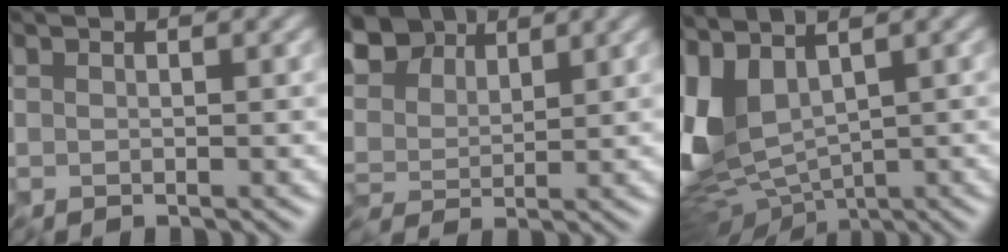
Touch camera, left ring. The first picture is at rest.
{"total": 7.3, "force": [4.2, 3.9, 4.6], "torque": [-0.116, 0.019, 0.053]}
{"total": 7.0, "force": [1.0, 3.9, 5.7], "torque": [-0.133, -0.015, 0.018]}